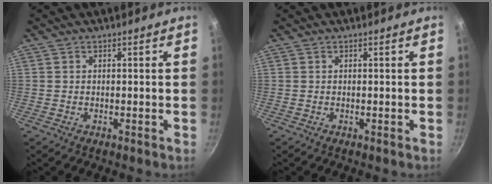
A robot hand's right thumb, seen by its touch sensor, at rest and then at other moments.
{"total": 0.0}